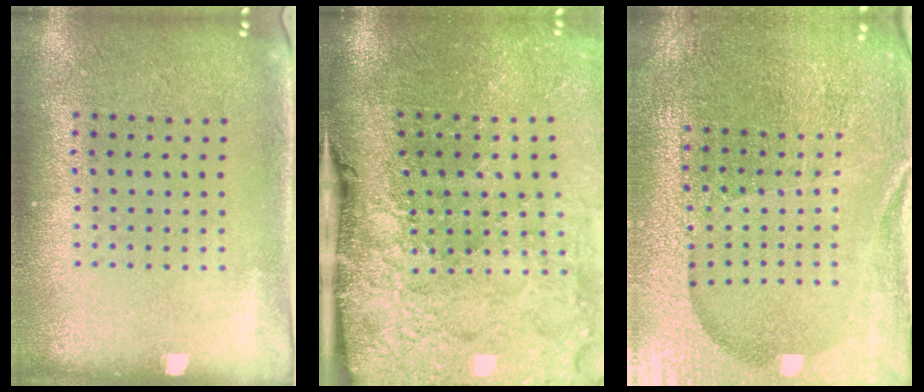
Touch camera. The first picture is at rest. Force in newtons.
{"total": 4.9, "press": 3.9, "slide": 3.1}
{"total": 4.2, "press": 4.1, "slide": 1.1}